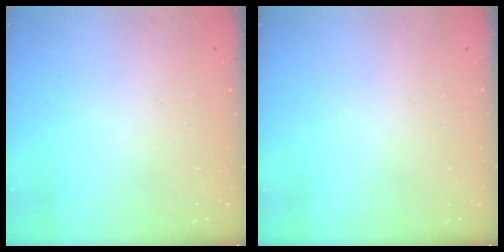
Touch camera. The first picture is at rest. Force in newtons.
{"total": 0.0}